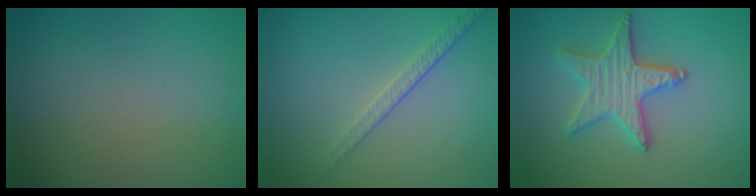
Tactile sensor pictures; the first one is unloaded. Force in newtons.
{"total": 1.9, "press": 1.4, "slide": 1.3}
{"total": 3.8, "press": 3.6, "slide": 1.3}